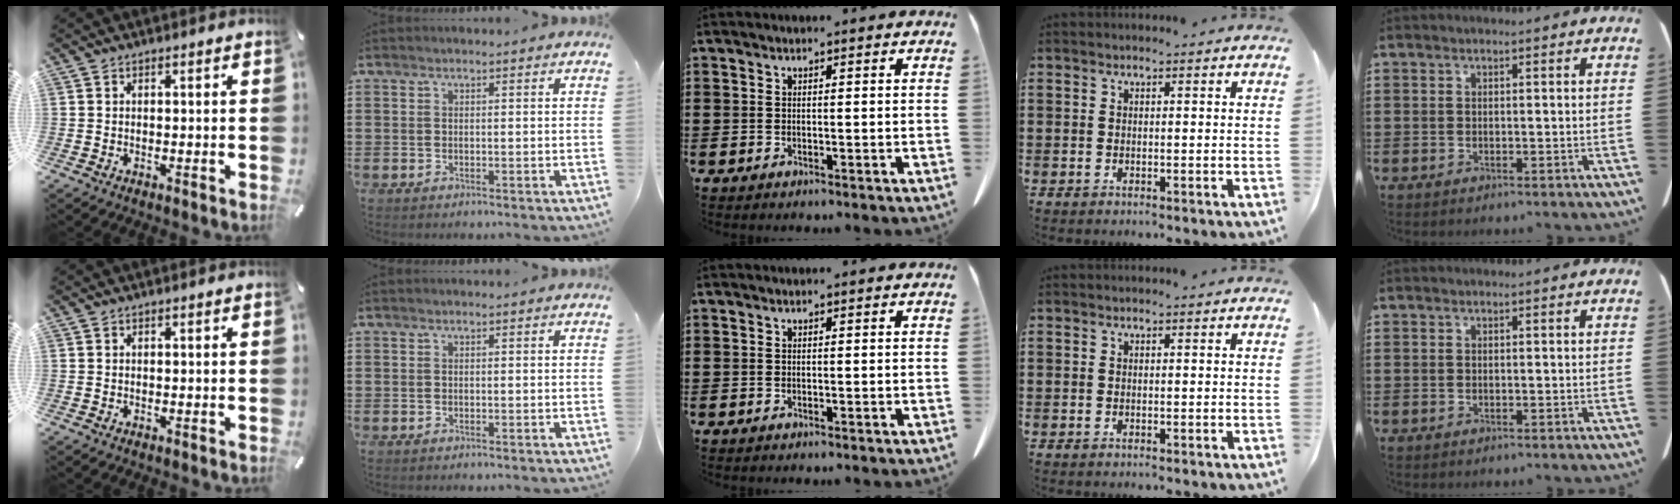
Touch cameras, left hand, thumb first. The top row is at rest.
{}